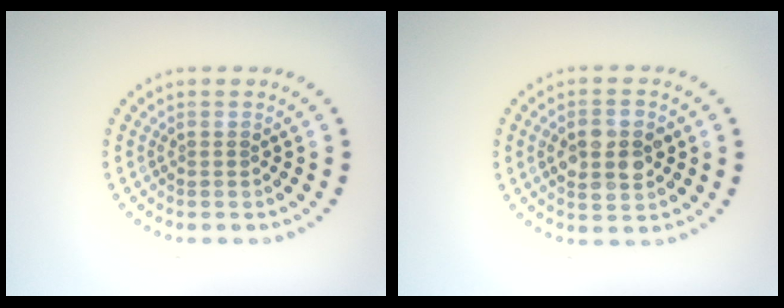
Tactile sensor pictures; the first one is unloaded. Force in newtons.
{"total": 4.5, "press": 4.5, "slide": 0.2}